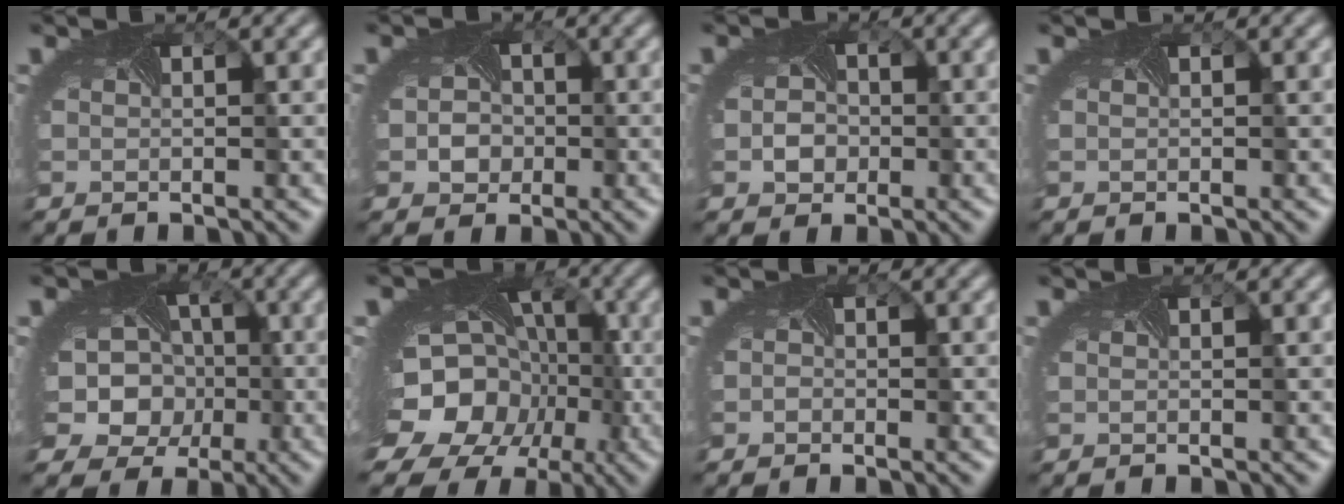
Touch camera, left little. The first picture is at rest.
{"total": 3.7, "force": [-0.5, 3.3, 1.7], "torque": [-0.005, 0.005, -0.015]}
{"total": 3.2, "force": [-0.6, 2.8, 1.5], "torque": [-0.007, 0.002, -0.007]}
{"total": 0.0}
{"total": 12.9, "force": [-1.2, 11.2, 6.3], "torque": [-0.139, -0.001, -0.043]}
{"total": 19.2, "force": [-6.3, 15.2, 9.8], "torque": [-0.163, -0.049, -0.105]}
{"total": 0.8, "force": [-0.2, 0.7, 0.3], "torque": [0.003, -0.002, -0.007]}
{"total": 0.0}